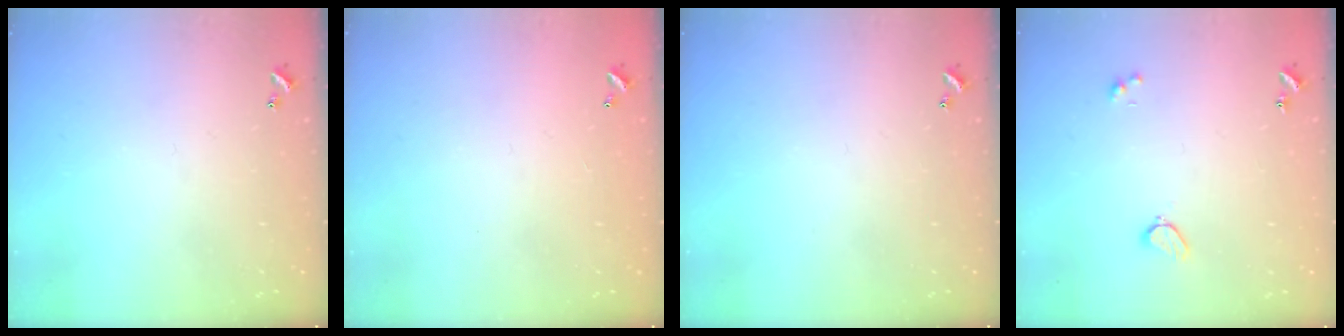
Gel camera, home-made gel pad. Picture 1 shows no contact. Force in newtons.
{"total": 2.8, "press": 2.8, "slide": 0.1}
{"total": 0.0}
{"total": 2.0, "press": 1.9, "slide": 0.6}